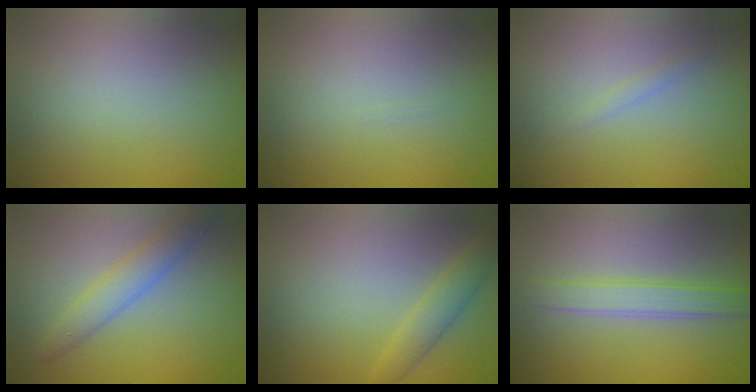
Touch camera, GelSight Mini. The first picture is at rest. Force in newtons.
{"total": 0.0}
{"total": 0.7, "press": 0.7, "slide": 0.1}
{"total": 3.0, "press": 3.0, "slide": 0.3}
{"total": 2.3, "press": 2.3, "slide": 0.1}
{"total": 2.8, "press": 2.8, "slide": 0.1}